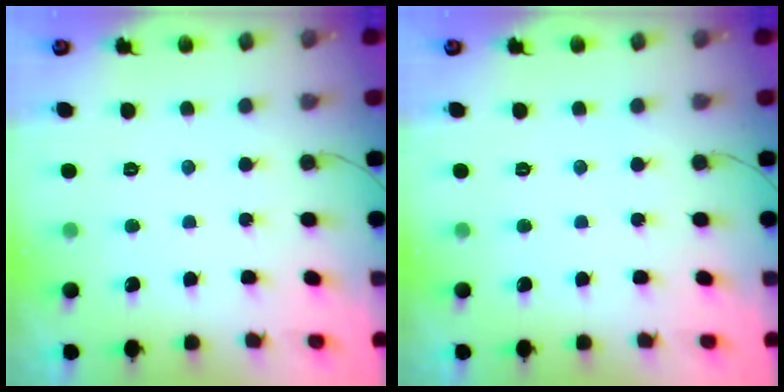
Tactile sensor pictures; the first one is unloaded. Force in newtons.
{"total": 0.0}